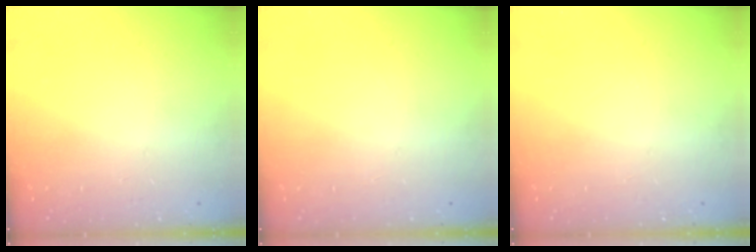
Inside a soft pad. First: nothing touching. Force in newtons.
{"total": 0.0}
{"total": 0.0}